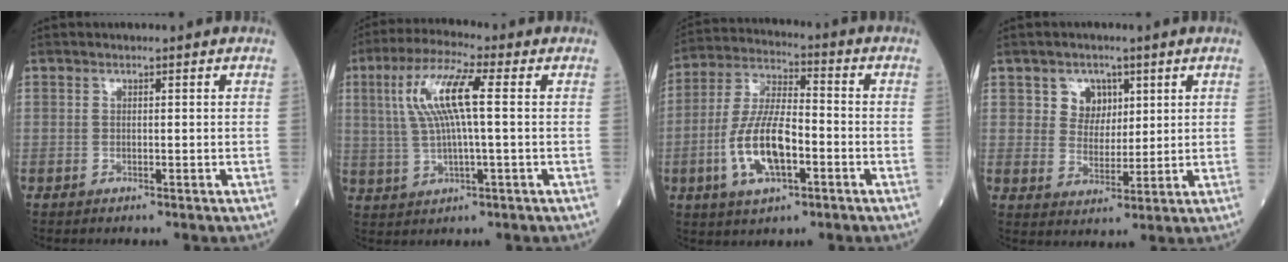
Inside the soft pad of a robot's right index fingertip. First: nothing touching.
{"total": 9.8, "force": [1.9, 1.1, 9.6], "torque": [-0.203, 0.016, 0.038]}
{"total": 12.3, "force": [-3.5, 4.4, 10.9], "torque": [-0.225, 0.006, -0.065]}
{"total": 5.0, "force": [2.3, 4.1, 1.6], "torque": [-0.025, 0.007, 0.043]}